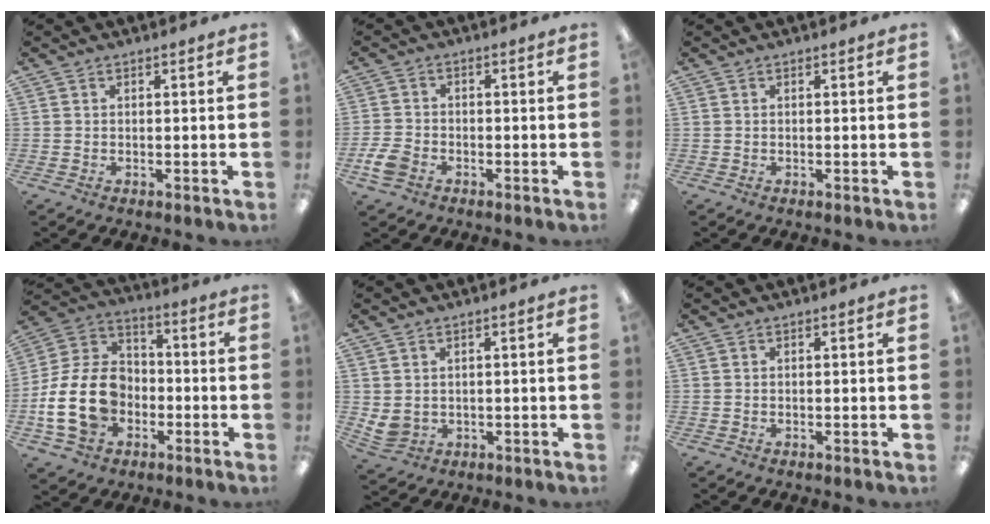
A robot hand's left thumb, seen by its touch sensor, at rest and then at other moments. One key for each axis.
{"total": 4.6, "fx": -2.4, "fy": 3.1, "fz": 2.4, "tx": -0.052, "ty": 0.012, "tz": -0.046}
{"total": 0.0}
{"total": 18.2, "fx": -4.2, "fy": 13.7, "fz": 11.2, "tx": -0.245, "ty": 0.025, "tz": -0.066}
{"total": 3.4, "fx": 1.2, "fy": 2.9, "fz": 1.3, "tx": -0.033, "ty": 0.000, "tz": 0.025}
{"total": 0.0}